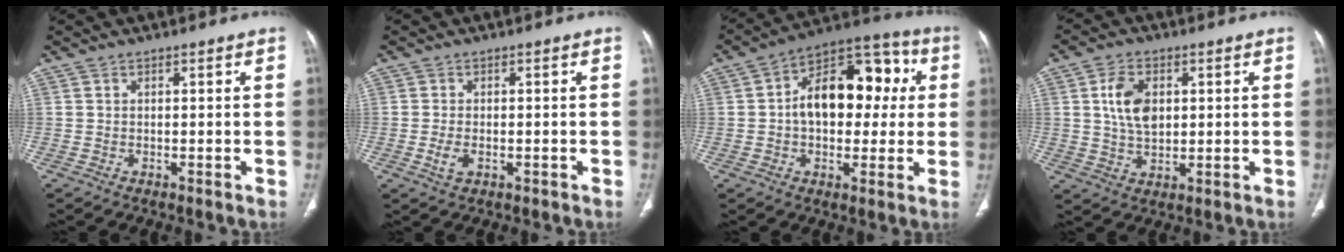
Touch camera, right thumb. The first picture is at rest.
{"total": 2.8, "force": [-0.8, 1.6, 2.2], "torque": [-0.047, 0.001, -0.013]}
{"total": 18.1, "force": [2.1, 11.3, 14.0], "torque": [-0.160, 0.041, 0.024]}
{"total": 8.0, "force": [1.7, 5.1, 5.9], "torque": [-0.099, -0.007, 0.034]}